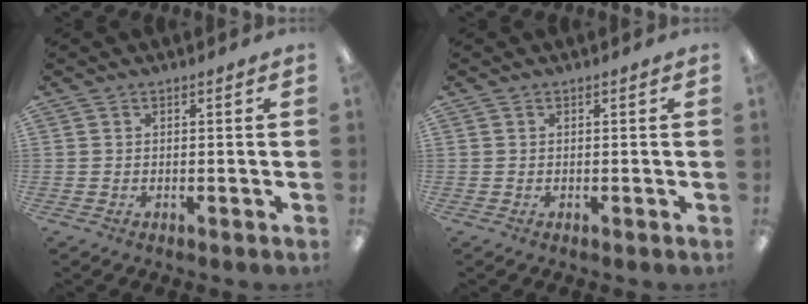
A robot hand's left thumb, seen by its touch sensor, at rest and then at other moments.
{"total": 0.0}